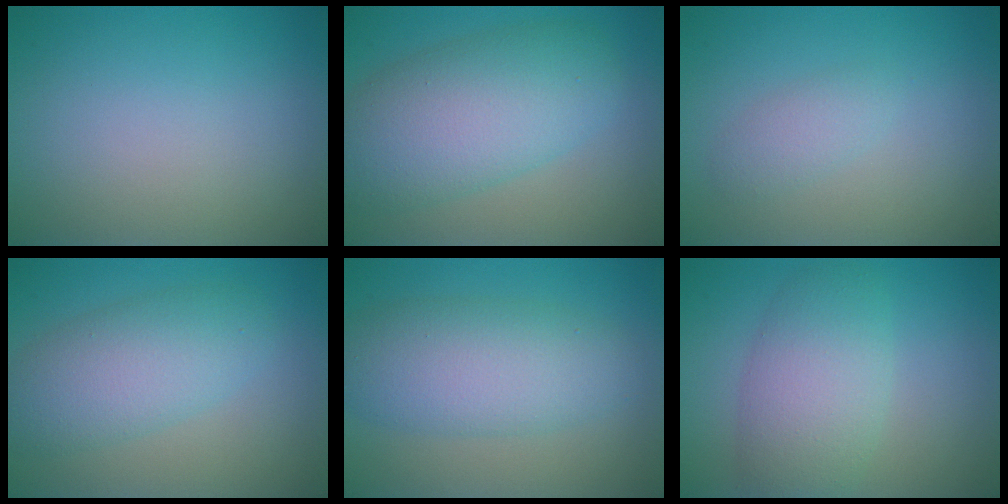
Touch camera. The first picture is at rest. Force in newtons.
{"total": 8.2, "press": 8.2, "slide": 0.2}
{"total": 1.6, "press": 1.6, "slide": 0.1}
{"total": 5.1, "press": 5.1, "slide": 0.2}
{"total": 6.2, "press": 6.2, "slide": 0.1}
{"total": 5.4, "press": 5.4, "slide": 0.2}